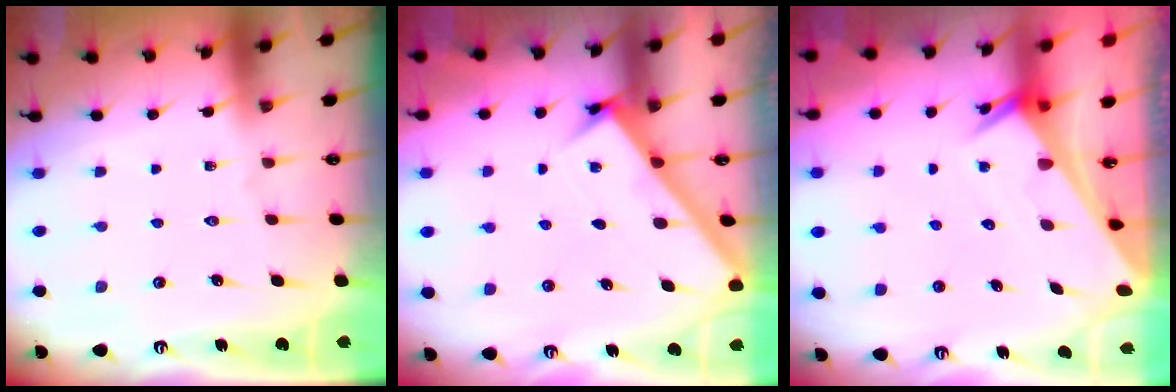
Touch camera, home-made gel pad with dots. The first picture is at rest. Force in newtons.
{"total": 3.1, "press": 3.1, "slide": 0.2}
{"total": 2.5, "press": 2.5, "slide": 0.1}